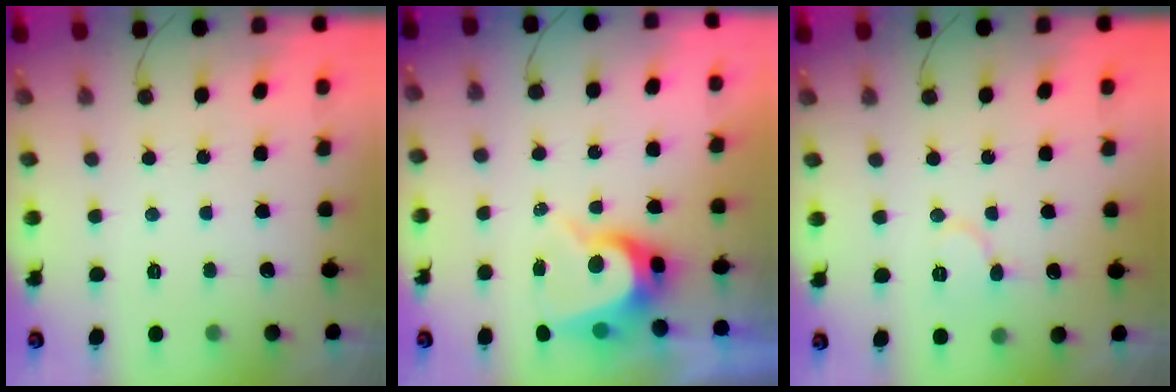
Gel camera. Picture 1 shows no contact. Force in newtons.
{"total": 8.6, "press": 8.5, "slide": 1.0}
{"total": 7.0, "press": 7.0, "slide": 0.7}